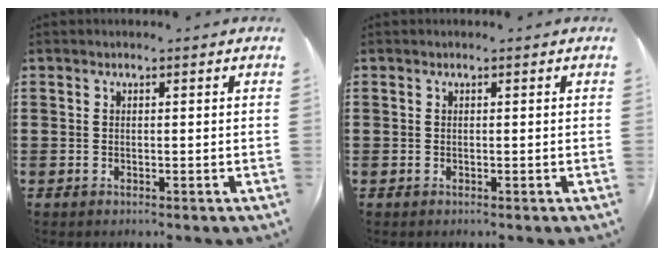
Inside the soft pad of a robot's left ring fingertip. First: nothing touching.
{"total": 0.0}